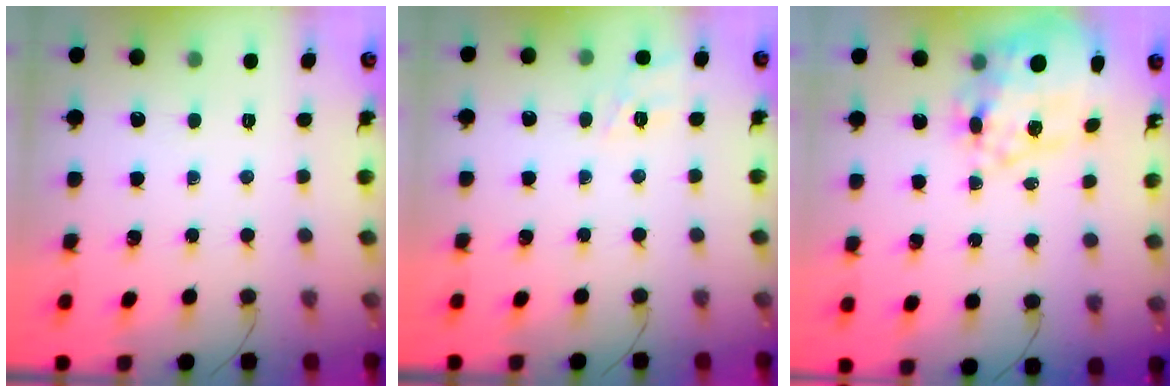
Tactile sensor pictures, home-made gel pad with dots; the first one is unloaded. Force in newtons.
{"total": 10.0, "press": 9.9, "slide": 1.3}
{"total": 18.9, "press": 18.5, "slide": 3.9}